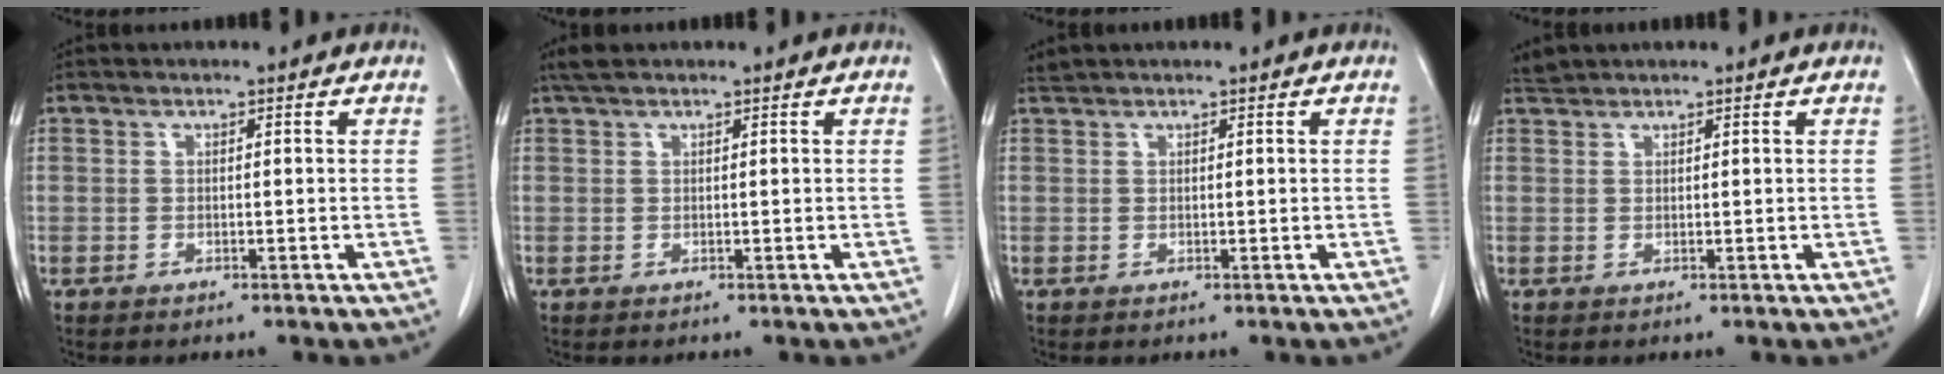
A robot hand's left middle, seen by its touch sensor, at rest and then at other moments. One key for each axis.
{"total": 2.1, "fx": 1.7, "fy": 0.4, "fz": 1.1, "tx": -0.025, "ty": 0.018, "tz": 0.032}
{"total": 0.7, "fx": 0.7, "fy": -0.3, "fz": -0.1, "tx": -0.007, "ty": 0.007, "tz": 0.020}
{"total": 1.2, "fx": 1.2, "fy": -0.2, "fz": -0.3, "tx": -0.004, "ty": 0.005, "tz": 0.030}